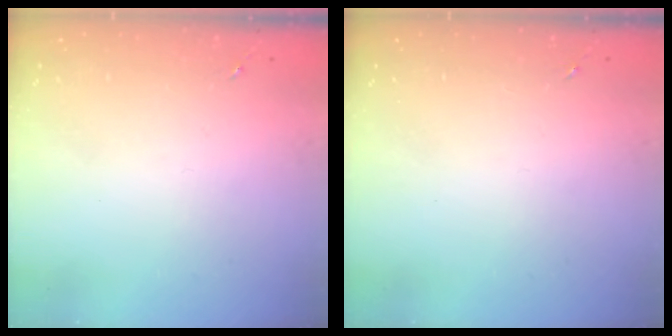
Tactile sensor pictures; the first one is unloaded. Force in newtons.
{"total": 0.0}